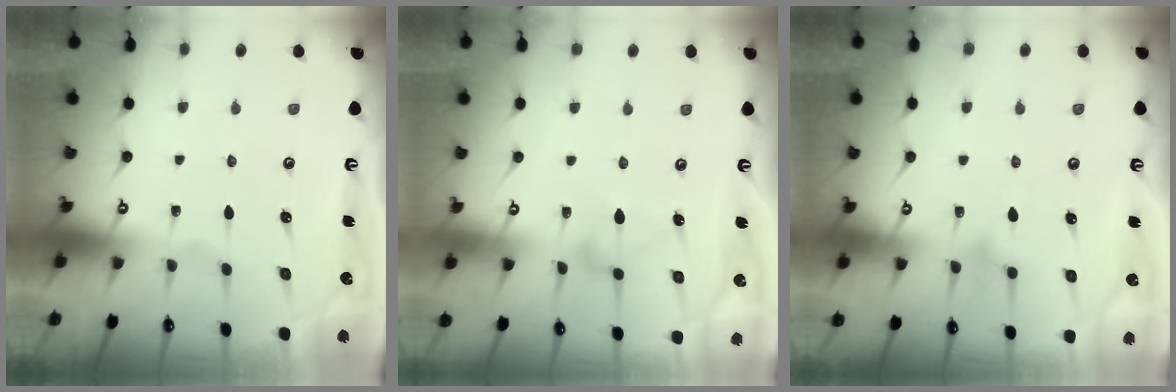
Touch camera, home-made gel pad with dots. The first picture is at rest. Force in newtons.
{"total": 6.6, "press": 6.5, "slide": 0.4}
{"total": 7.7, "press": 7.7, "slide": 0.8}